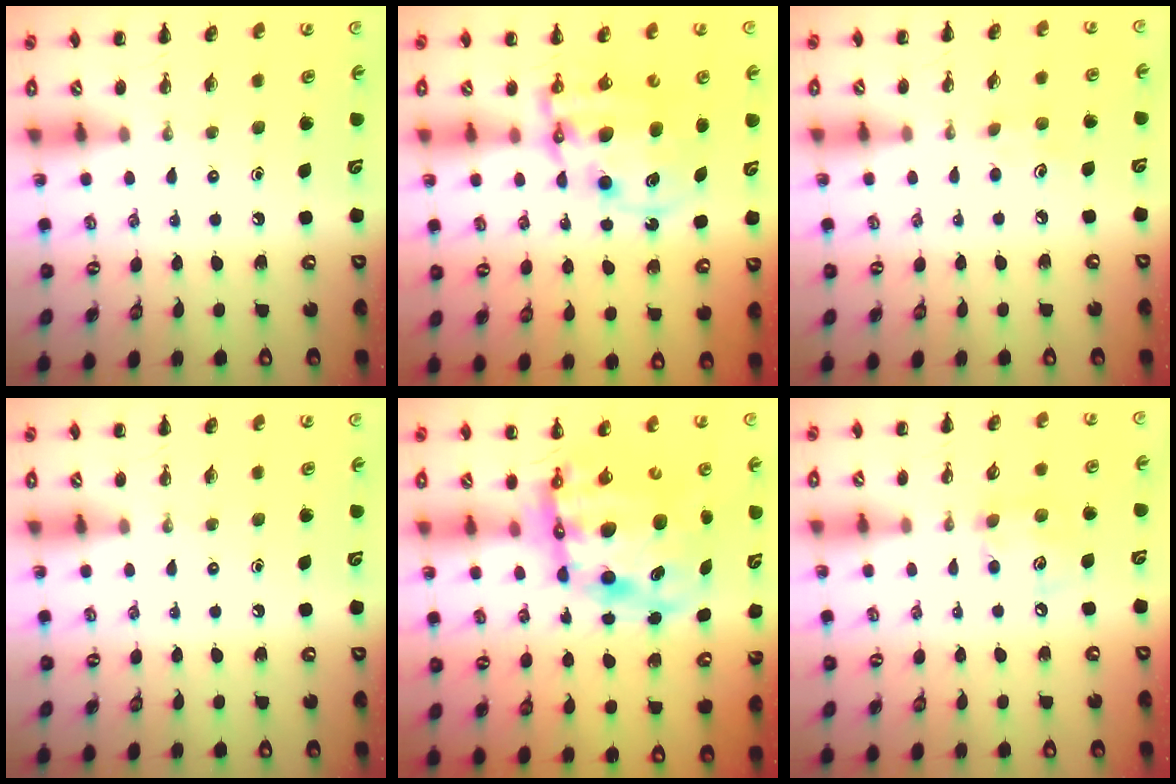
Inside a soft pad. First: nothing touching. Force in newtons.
{"total": 11.4, "press": 11.1, "slide": 2.8}
{"total": 4.6, "press": 4.5, "slide": 1.1}
{"total": 0.0}
{"total": 13.4, "press": 13.0, "slide": 3.3}
{"total": 6.8, "press": 6.8, "slide": 0.6}